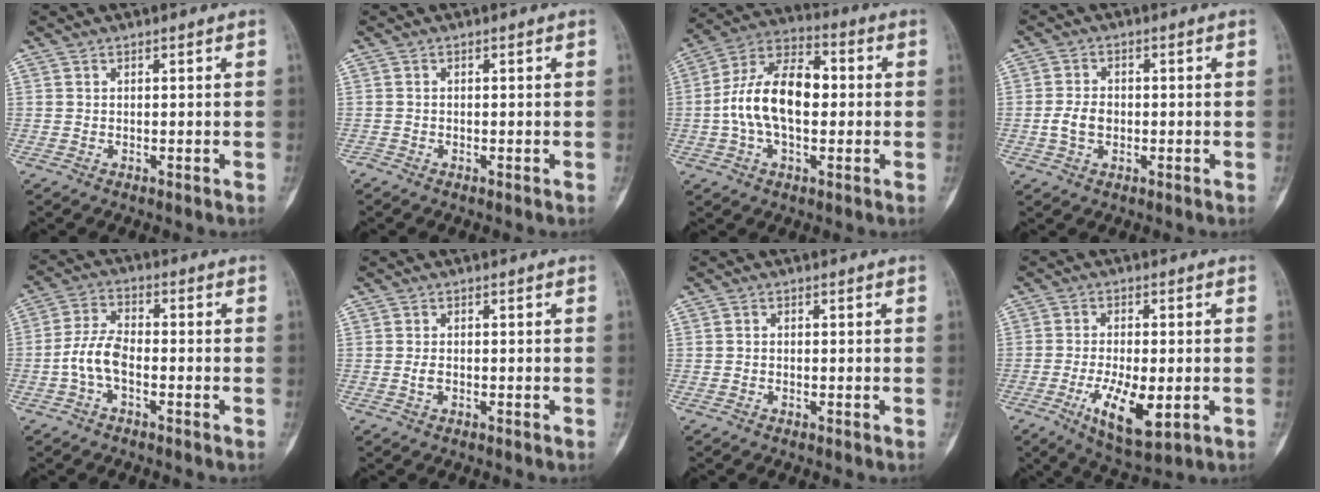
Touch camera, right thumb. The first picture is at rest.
{"total": 0.6, "force": [-0.5, 0.4, 0.0], "torque": [0.004, 0.002, -0.016]}
{"total": 15.2, "force": [-0.3, 8.6, 12.5], "torque": [-0.220, 0.036, -0.013]}
{"total": 4.3, "force": [-0.7, 3.1, 3.0], "torque": [-0.057, 0.010, -0.015]}
{"total": 6.5, "force": [-2.1, 3.4, 5.1], "torque": [-0.102, 0.025, -0.048]}
{"total": 1.5, "force": [-0.5, 0.8, 1.1], "torque": [-0.026, 0.002, -0.009]}
{"total": 0.6, "force": [-0.2, 0.5, 0.2], "torque": [0.003, 0.004, -0.007]}
{"total": 11.1, "force": [-3.3, 4.4, 9.6], "torque": [-0.161, -0.008, -0.047]}